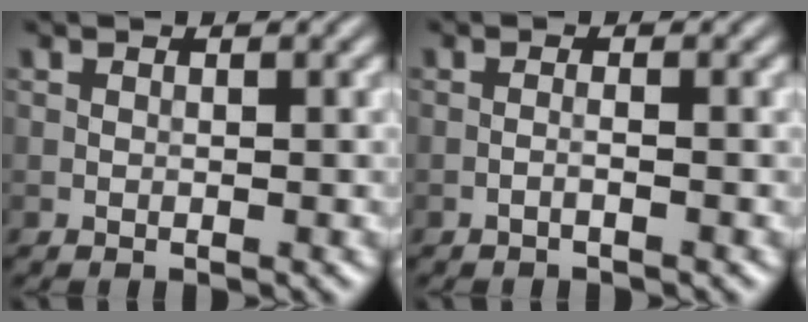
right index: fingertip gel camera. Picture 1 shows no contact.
{"total": 0.9, "force": [-0.5, 0.1, 0.7], "torque": [-0.010, 0.003, -0.014]}